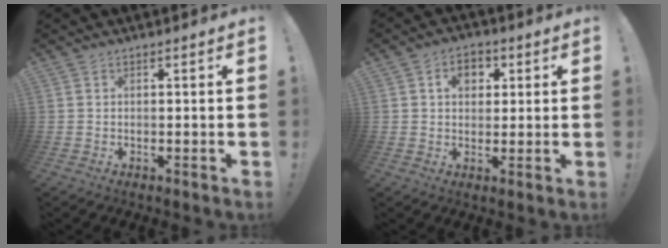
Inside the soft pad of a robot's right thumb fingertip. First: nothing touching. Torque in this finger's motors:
{"motor_torque": [0.47, 1.11, 0.85, 0.08, -0.02]}